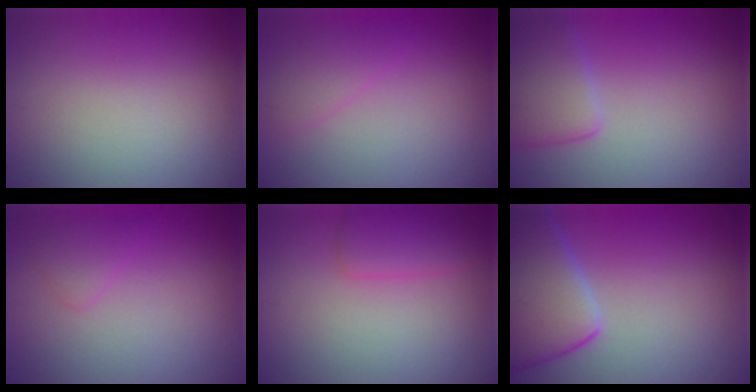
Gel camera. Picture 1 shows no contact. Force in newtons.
{"total": 1.5, "press": 1.5, "slide": 0.1}
{"total": 3.5, "press": 3.5, "slide": 0.6}
{"total": 1.4, "press": 1.4, "slide": 0.1}
{"total": 2.4, "press": 2.4, "slide": 0.1}
{"total": 6.9, "press": 6.9, "slide": 0.5}